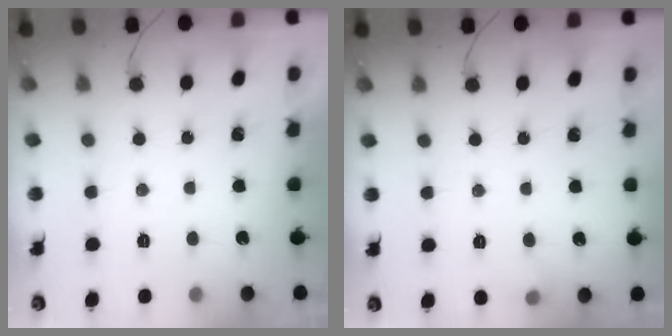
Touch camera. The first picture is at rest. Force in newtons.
{"total": 4.5, "press": 4.4, "slide": 0.6}